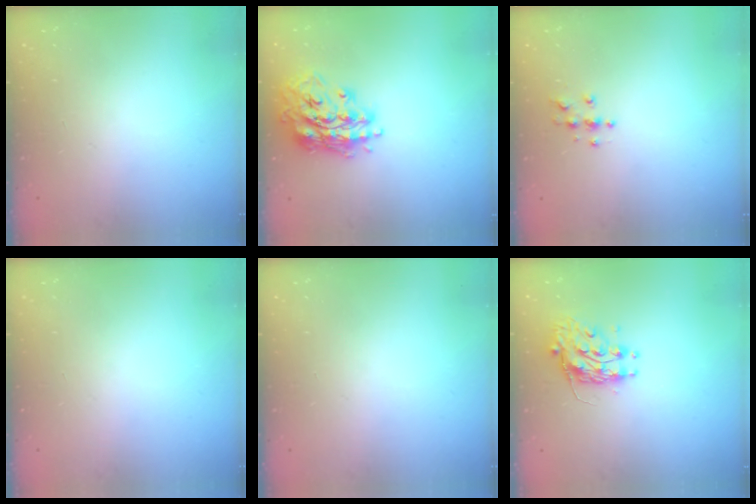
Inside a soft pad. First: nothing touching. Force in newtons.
{"total": 17.4, "press": 17.4, "slide": 1.4}
{"total": 4.0, "press": 4.0, "slide": 0.3}
{"total": 0.0}
{"total": 0.0}
{"total": 9.6, "press": 9.6, "slide": 0.7}